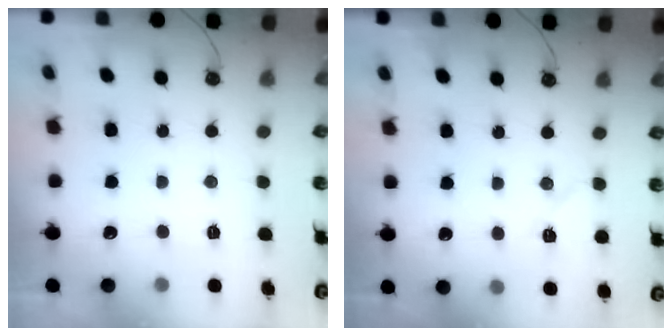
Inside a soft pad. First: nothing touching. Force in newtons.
{"total": 7.0, "press": 6.8, "slide": 1.6}